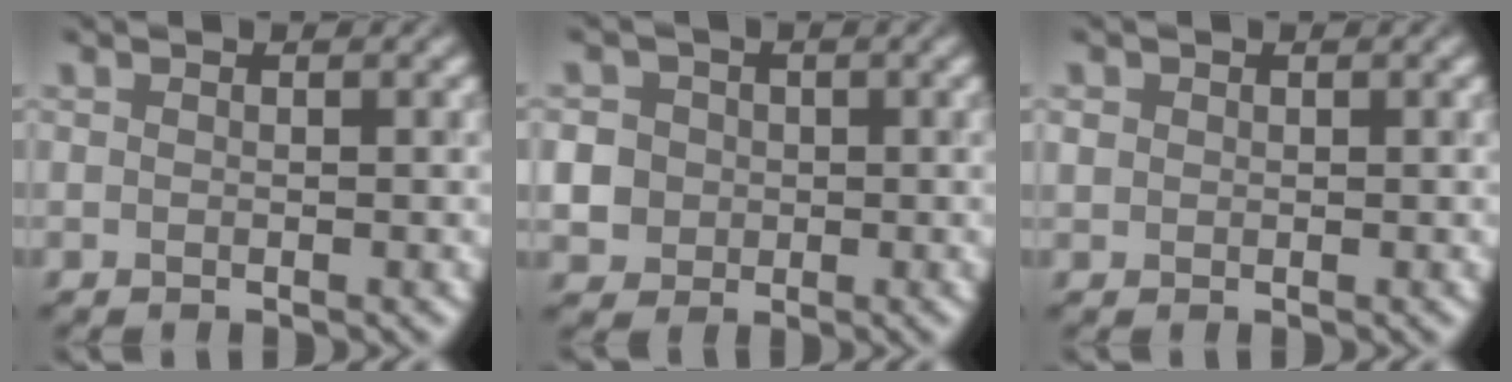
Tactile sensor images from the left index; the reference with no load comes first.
{"total": 6.4, "force": [-0.2, 6.0, 2.0], "torque": [-0.046, 0.016, -0.022]}
{"total": 0.8, "force": [0.3, 0.7, 0.1], "torque": [0.000, 0.000, 0.004]}